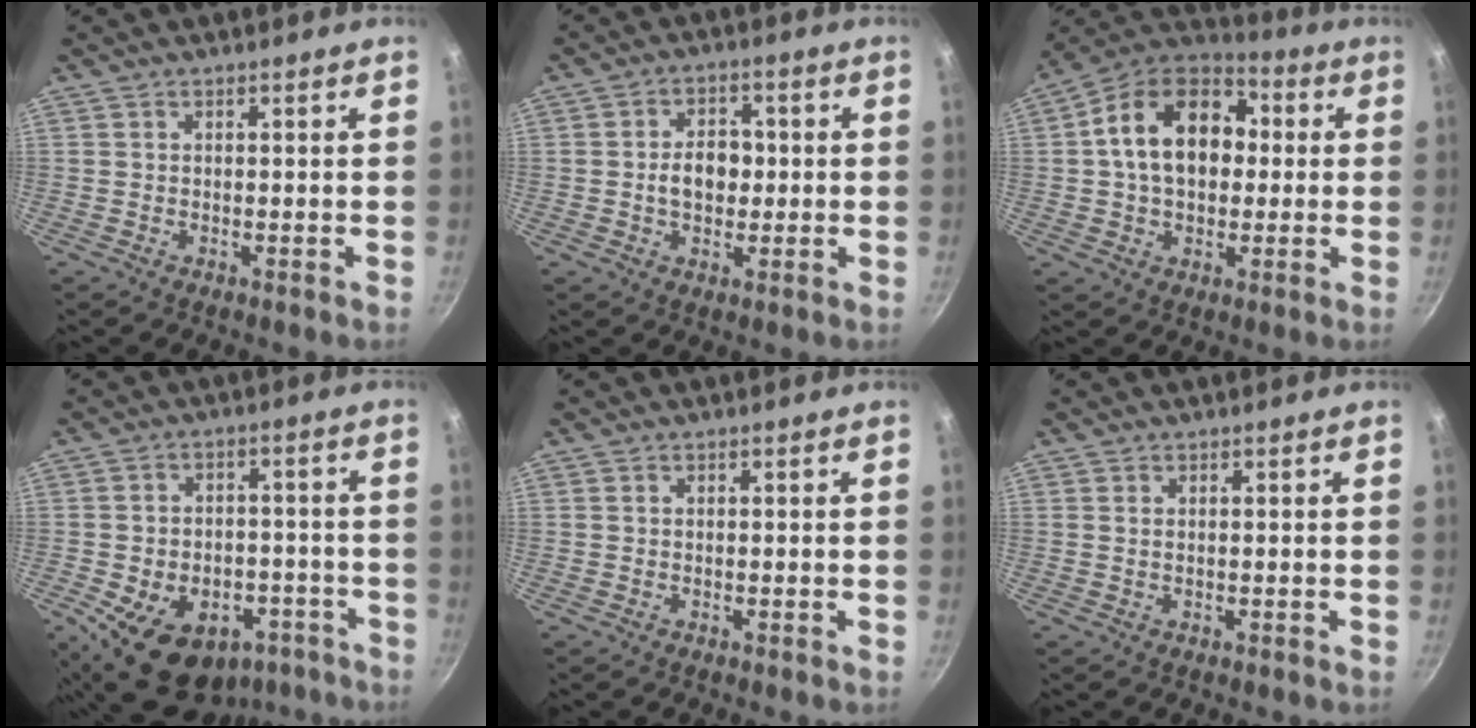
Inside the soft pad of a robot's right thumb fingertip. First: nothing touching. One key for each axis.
{"total": 4.6, "fx": -0.3, "fy": 3.3, "fz": 3.2, "tx": -0.026, "ty": 0.011, "tz": -0.006}
{"total": 18.1, "fx": 2.0, "fy": 12.5, "fz": 12.9, "tx": -0.184, "ty": 0.035, "tz": 0.013}
{"total": 17.2, "fx": -9.3, "fy": 11.4, "fz": 8.9, "tx": -0.102, "ty": 0.043, "tz": -0.117}
{"total": 0.0}
{"total": 0.6, "fx": 0.2, "fy": 0.3, "fz": 0.5, "tx": -0.010, "ty": 0.000, "tz": 0.002}